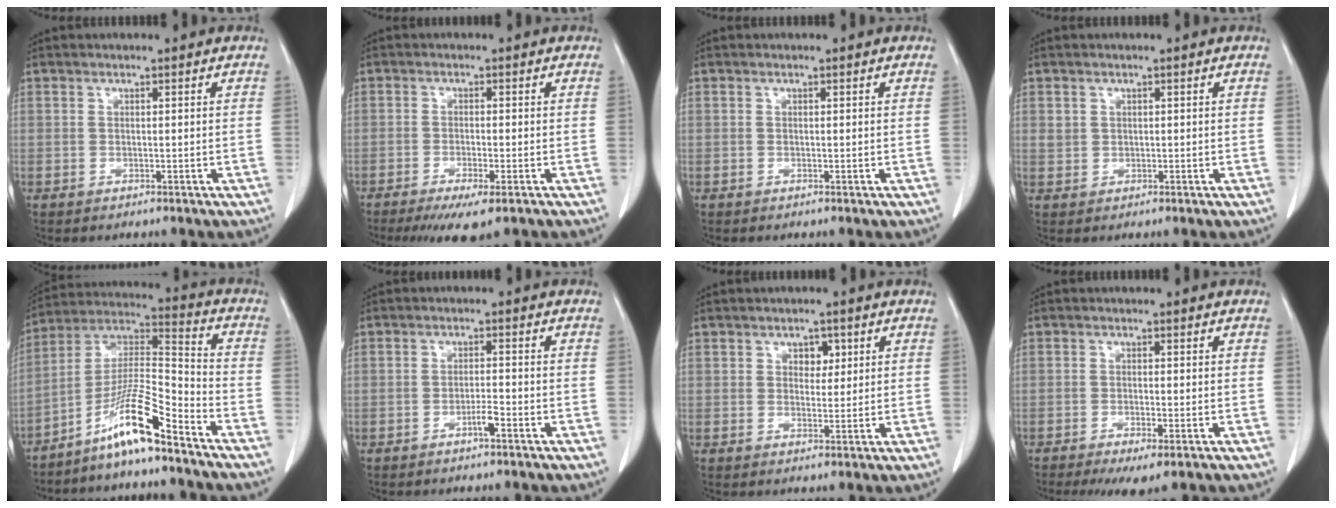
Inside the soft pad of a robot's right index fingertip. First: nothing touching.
{"total": 5.8, "force": [-3.8, 0.5, 4.4], "torque": [-0.071, -0.014, -0.059]}
{"total": 0.0}
{"total": 1.4, "force": [0.5, 1.3, 0.2], "torque": [0.001, 0.005, 0.009]}
{"total": 12.2, "force": [-8.7, 0.1, 8.5], "torque": [-0.164, 0.009, -0.161]}
{"total": 2.0, "force": [-1.3, 0.1, 1.6], "torque": [-0.027, 0.002, -0.023]}
{"total": 2.6, "force": [1.1, 1.8, 1.6], "torque": [-0.018, 0.004, 0.016]}
{"total": 4.4, "force": [-2.6, 0.6, 3.5], "torque": [-0.058, -0.013, -0.040]}